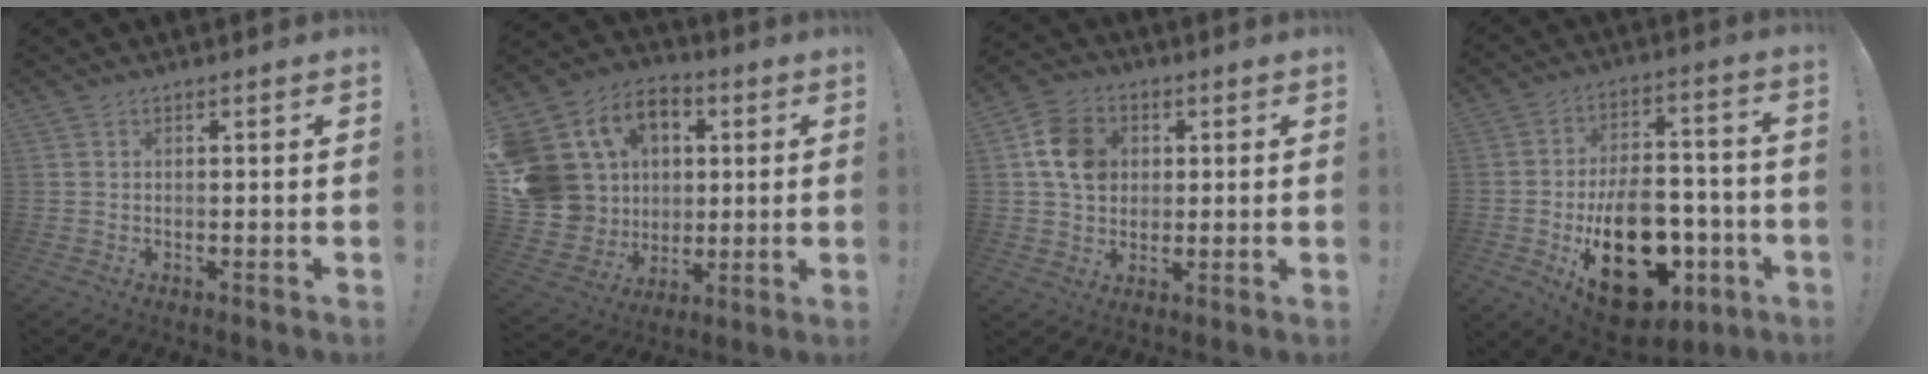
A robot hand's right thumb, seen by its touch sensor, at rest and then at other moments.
{"total": 18.4, "force": [3.4, 16.5, 7.4], "torque": [-0.145, -0.013, 0.108]}
{"total": 12.2, "force": [2.8, 10.1, 6.2], "torque": [-0.089, 0.011, 0.061]}
{"total": 24.7, "force": [-8.0, 15.4, 17.6], "torque": [-0.257, 0.051, -0.103]}